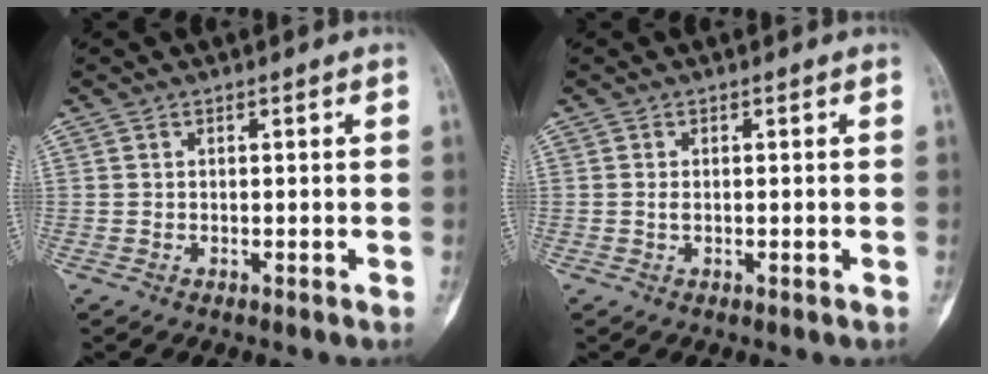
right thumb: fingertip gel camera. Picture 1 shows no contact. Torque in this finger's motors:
{"motor_torque": [0.55, 0.16, 0.08, 0.02, 0.07]}